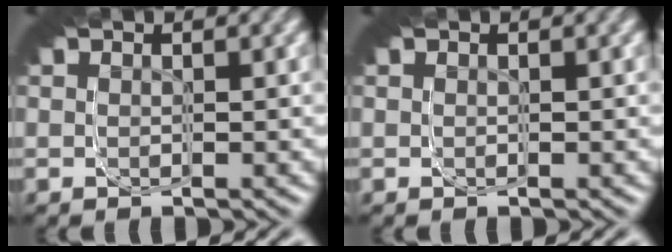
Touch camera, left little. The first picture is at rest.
{"total": 0.0}